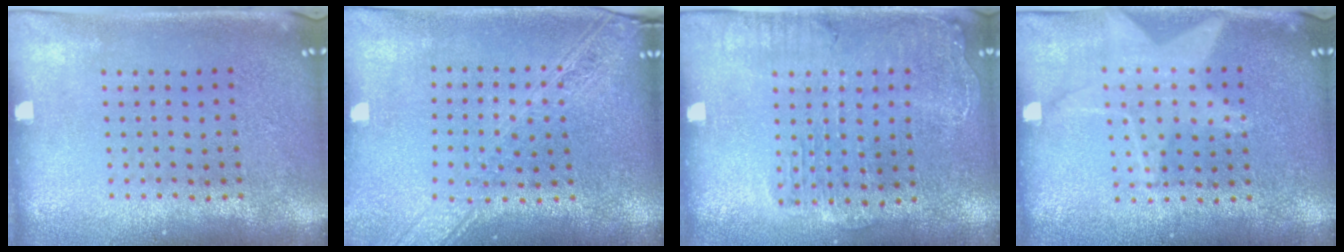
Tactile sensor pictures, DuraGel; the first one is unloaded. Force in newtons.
{"total": 2.3, "press": 1.9, "slide": 1.3}
{"total": 1.7, "press": 1.6, "slide": 0.5}
{"total": 1.2, "press": 1.2, "slide": 0.3}